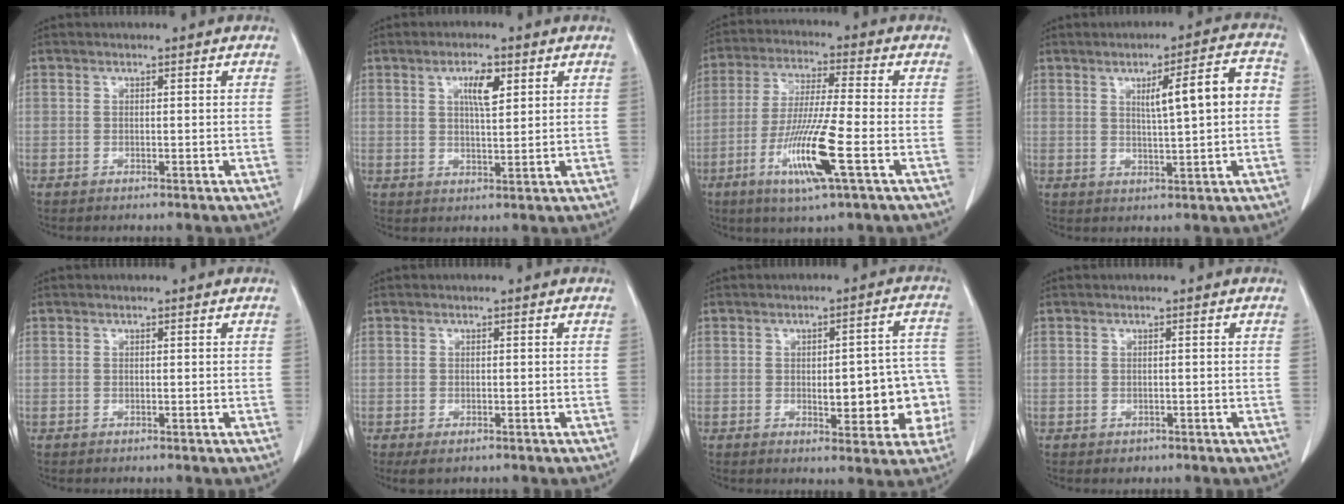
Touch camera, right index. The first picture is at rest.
{"total": 4.6, "force": [2.0, 1.2, 4.0], "torque": [-0.073, 0.000, 0.033]}
{"total": 12.4, "force": [-4.5, 0.0, 11.5], "torque": [-0.229, -0.023, -0.088]}
{"total": 8.2, "force": [1.1, 0.9, 8.1], "torque": [-0.119, 0.017, 0.018]}
{"total": 0.0}
{"total": 2.2, "force": [-1.4, 0.9, 1.4], "torque": [-0.029, -0.007, -0.014]}
{"total": 11.3, "force": [-1.9, 4.0, 10.3], "torque": [-0.111, 0.027, -0.016]}
{"total": 0.7, "force": [-0.4, 0.6, 0.2], "torque": [-0.004, 0.001, -0.003]}